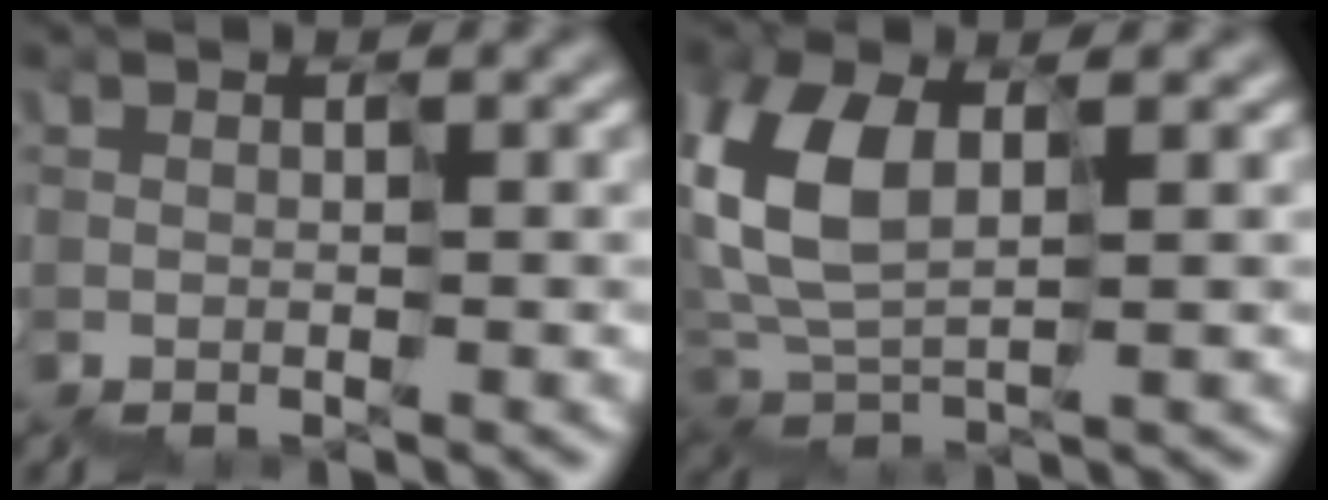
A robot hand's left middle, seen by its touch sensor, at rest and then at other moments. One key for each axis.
{"total": 4.4, "fx": 1.9, "fy": 2.5, "fz": 3.1, "tx": -0.105, "ty": 0.020, "tz": 0.032}